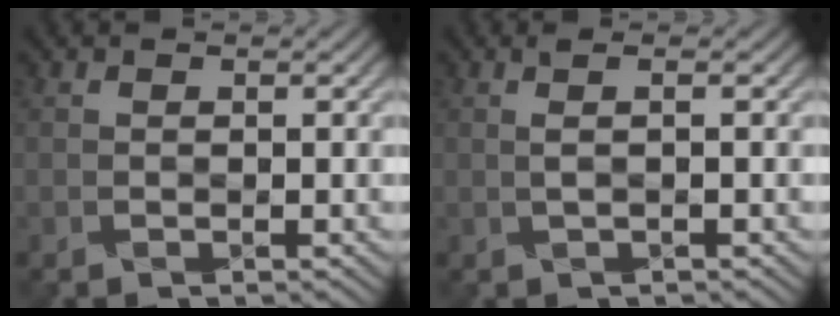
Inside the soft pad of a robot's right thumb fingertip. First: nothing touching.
{"total": 1.2, "force": [0.2, 0.1, 1.2], "torque": [-0.024, 0.004, 0.000]}